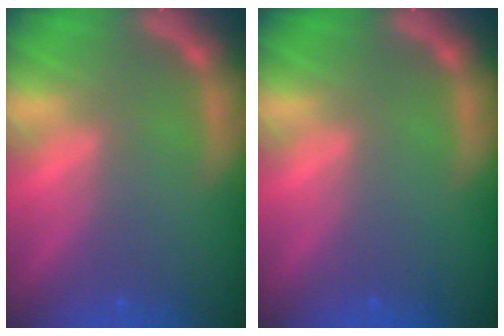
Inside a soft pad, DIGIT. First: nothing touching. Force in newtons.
{"total": 0.0}